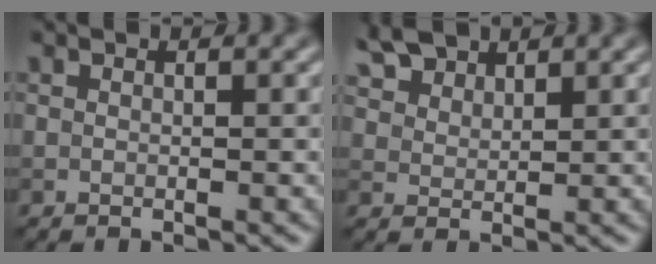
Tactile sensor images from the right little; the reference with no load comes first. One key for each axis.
{"total": 4.2, "fx": 3.4, "fy": 2.0, "fz": 1.5, "tx": -0.042, "ty": -0.005, "tz": 0.075}